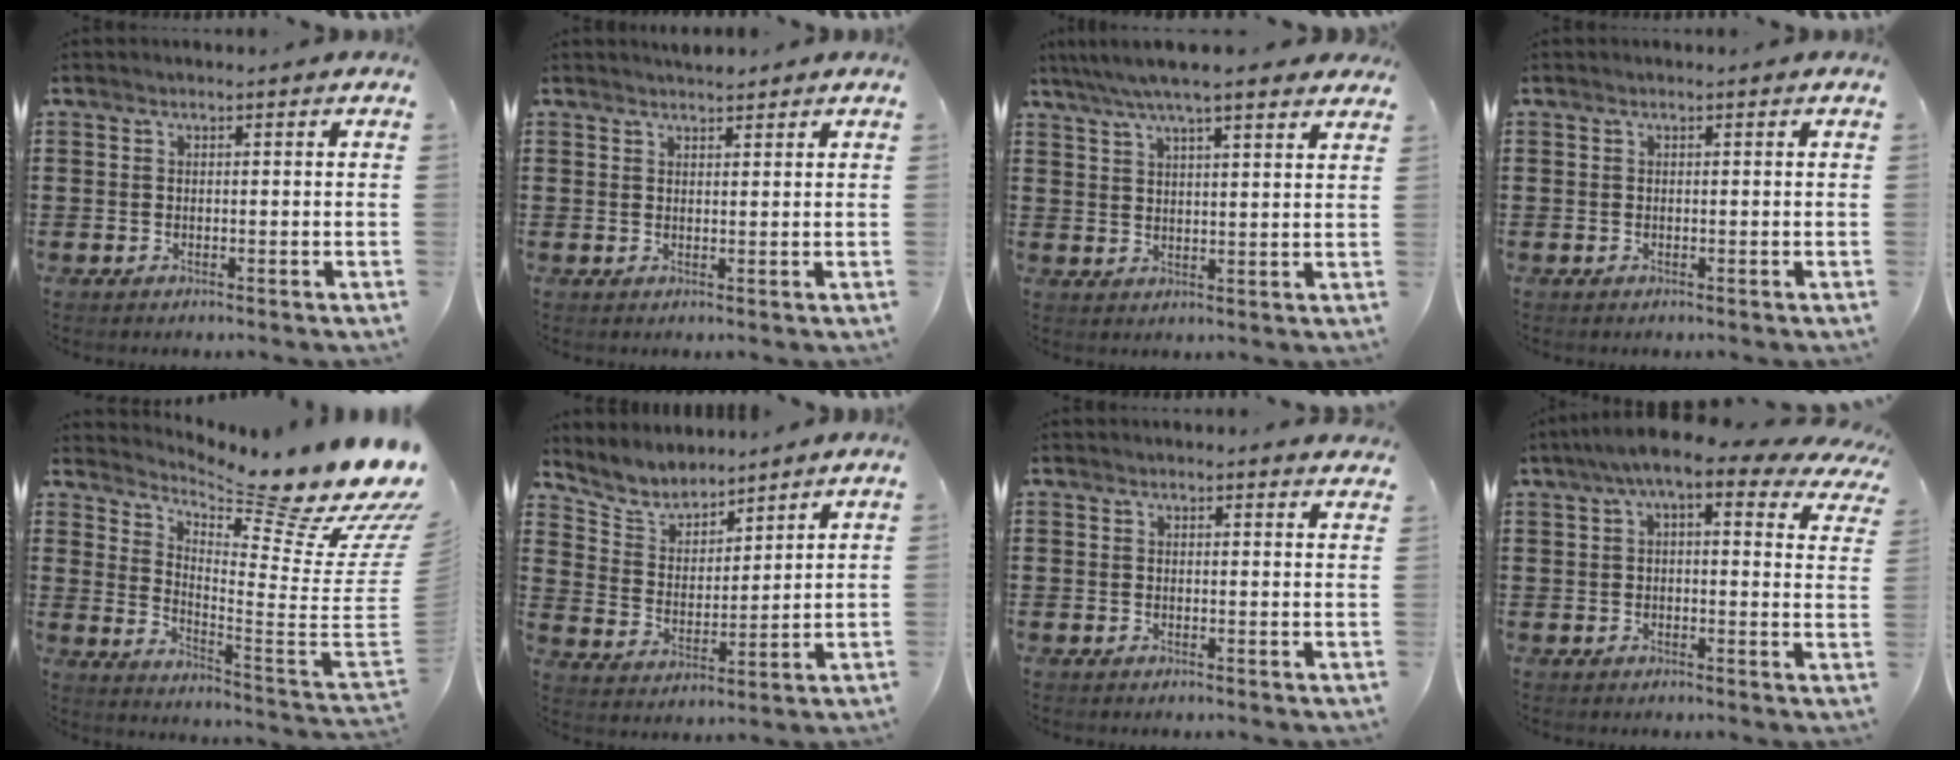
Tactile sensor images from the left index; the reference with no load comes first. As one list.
[{"total": 1.8, "force": [1.7, 0.3, 0.3], "torque": [-0.008, 0.004, 0.033]}, {"total": 6.0, "force": [5.0, 0.9, 3.3], "torque": [-0.077, -0.008, 0.088]}, {"total": 0.0}, {"total": 11.2, "force": [9.1, 1.1, 6.4], "torque": [-0.106, -0.101, 0.142]}, {"total": 5.6, "force": [5.2, 2.0, 0.6], "torque": [-0.044, -0.026, 0.092]}, {"total": 1.3, "force": [1.2, 0.4, 0.1], "torque": [-0.005, 0.002, 0.025]}, {"total": 7.4, "force": [4.7, 1.4, 5.6], "torque": [-0.110, -0.008, 0.079]}]